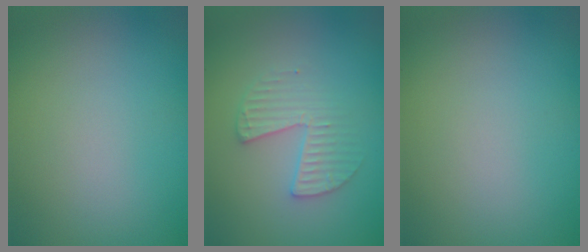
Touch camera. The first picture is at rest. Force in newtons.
{"total": 2.7, "press": 2.7, "slide": 0.3}
{"total": 0.0}